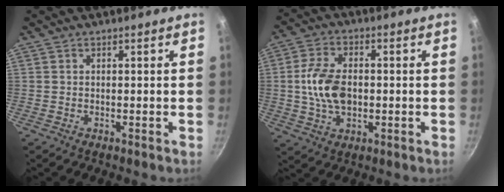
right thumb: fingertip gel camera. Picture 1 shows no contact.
{"total": 10.2, "force": [-0.2, 6.4, 7.9], "torque": [-0.142, 0.011, -0.008]}